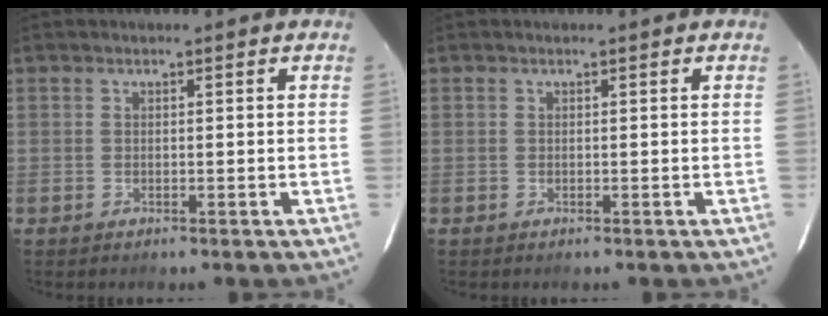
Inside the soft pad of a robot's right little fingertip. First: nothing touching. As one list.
[{"total": 0.0}]